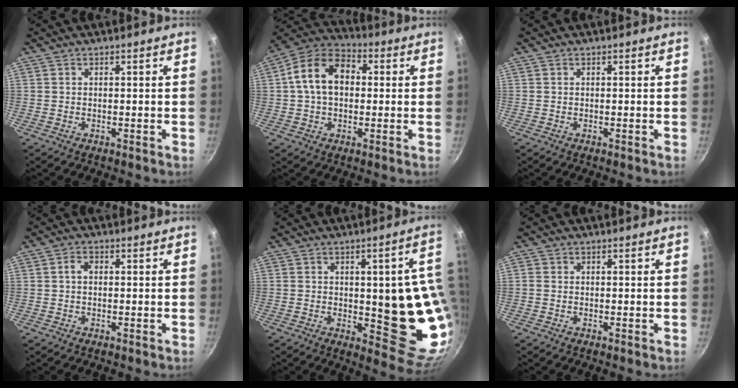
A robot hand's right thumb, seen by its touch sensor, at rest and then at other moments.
{"total": 12.6, "force": [1.3, 8.9, 8.8], "torque": [-0.125, 0.029, 0.003]}
{"total": 0.0}
{"total": 1.8, "force": [0.1, 1.3, 1.2], "torque": [-0.021, 0.006, -0.001]}
{"total": 18.0, "force": [-0.3, 7.0, 16.6], "torque": [-0.140, -0.024, 0.000]}
{"total": 0.6, "force": [-0.1, 0.5, 0.2], "torque": [-0.004, 0.001, -0.004]}